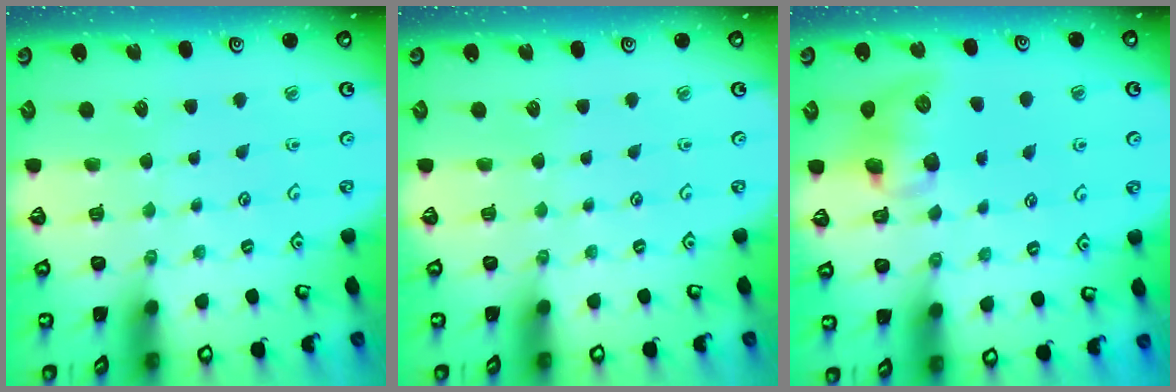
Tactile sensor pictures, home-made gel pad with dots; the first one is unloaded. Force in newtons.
{"total": 0.0}
{"total": 9.7, "press": 9.6, "slide": 1.0}